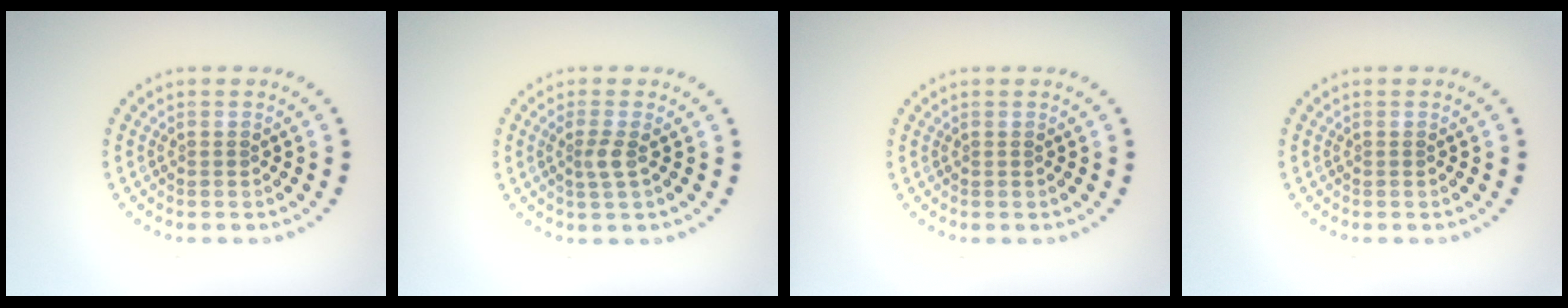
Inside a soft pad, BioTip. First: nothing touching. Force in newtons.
{"total": 1.6, "press": 1.3, "slide": 1.0}
{"total": 0.0}
{"total": 0.0}